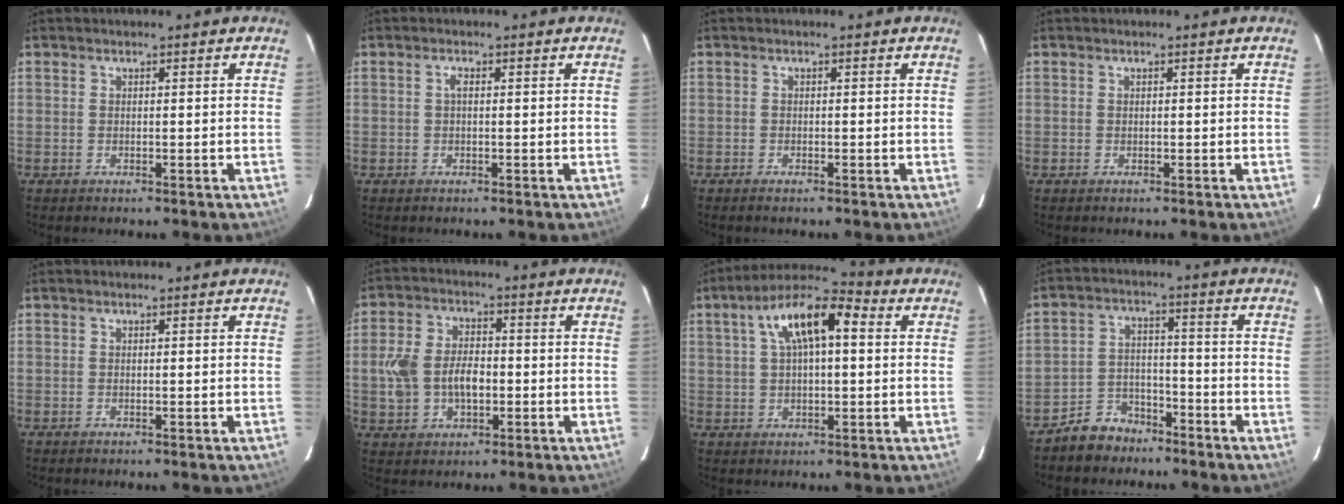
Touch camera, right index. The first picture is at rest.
{"total": 0.9, "force": [0.1, 0.3, 0.8], "torque": [-0.017, 0.004, -0.001]}
{"total": 0.8, "force": [-0.7, 0.2, 0.3], "torque": [-0.009, -0.002, -0.015]}
{"total": 0.0}
{"total": 0.0}
{"total": 10.0, "force": [-1.2, 6.9, 7.1], "torque": [-0.155, 0.013, -0.016]}
{"total": 12.3, "force": [3.8, 4.9, 10.6], "torque": [-0.189, 0.034, 0.058]}
{"total": 7.4, "force": [-5.8, 4.4, 1.2], "torque": [-0.041, 0.020, -0.090]}